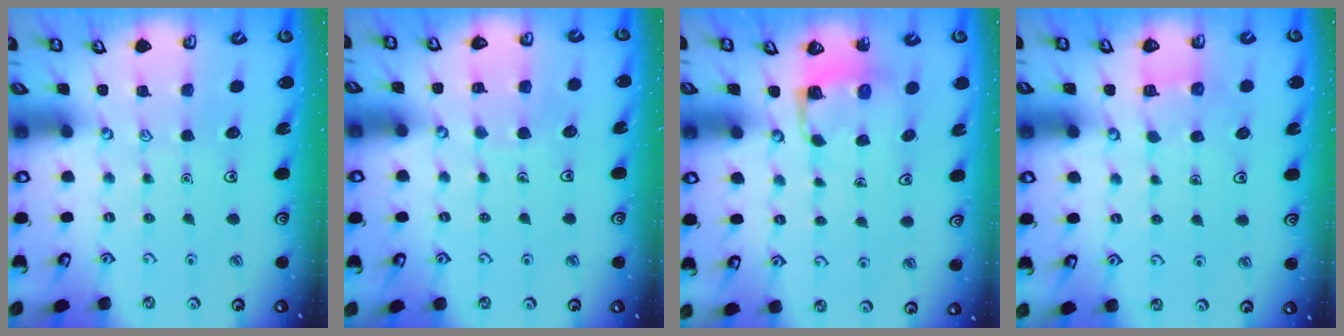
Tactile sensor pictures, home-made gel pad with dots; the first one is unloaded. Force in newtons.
{"total": 4.6, "press": 4.6, "slide": 0.4}
{"total": 3.5, "press": 3.5, "slide": 0.2}
{"total": 3.8, "press": 3.7, "slide": 0.3}